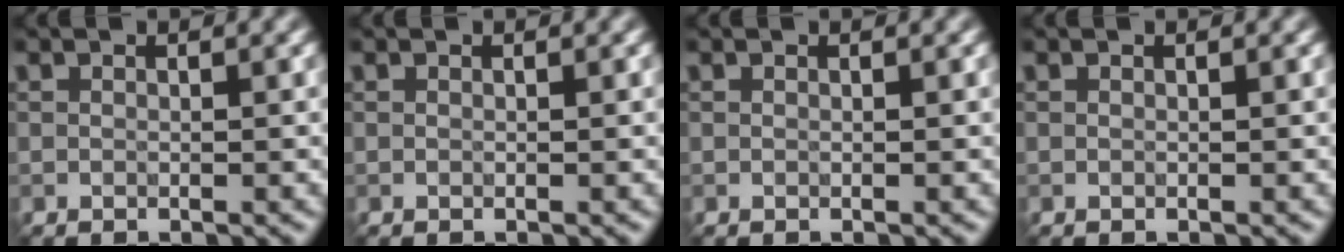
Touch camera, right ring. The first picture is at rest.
{"total": 0.0}
{"total": 0.0}
{"total": 0.0}